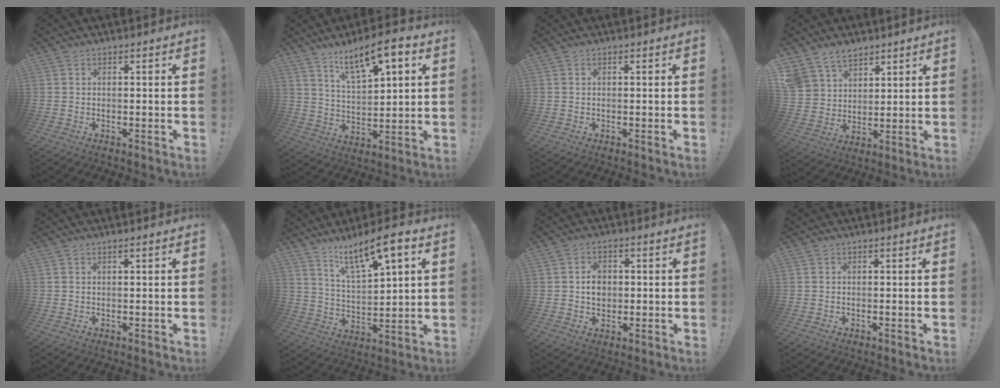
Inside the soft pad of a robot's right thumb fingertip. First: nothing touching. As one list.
[{"total": 12.0, "force": [7.4, 3.7, 8.7], "torque": [-0.144, -0.035, 0.121]}, {"total": 0.0}, {"total": 9.4, "force": [7.1, 6.0, 1.6], "torque": [-0.035, -0.048, 0.144]}, {"total": 0.6, "force": [0.4, -0.1, 0.5], "torque": [-0.012, 0.001, 0.007]}, {"total": 12.1, "force": [8.3, 2.6, 8.4], "torque": [-0.145, -0.049, 0.135]}, {"total": 5.5, "force": [0.2, 4.7, 2.8], "torque": [-0.019, -0.002, 0.000]}, {"total": 0.0}]